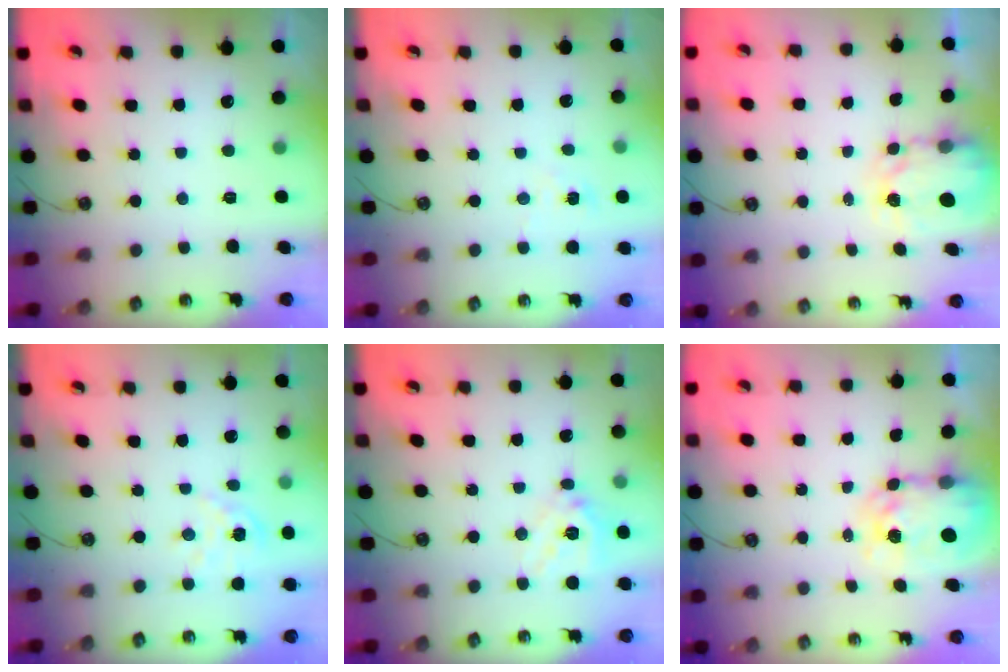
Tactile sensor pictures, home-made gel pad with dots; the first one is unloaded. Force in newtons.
{"total": 3.2, "press": 3.2, "slide": 0.4}
{"total": 3.9, "press": 3.9, "slide": 0.1}
{"total": 3.8, "press": 3.8, "slide": 0.4}
{"total": 13.7, "press": 13.6, "slide": 2.1}
{"total": 8.1, "press": 8.0, "slide": 0.8}